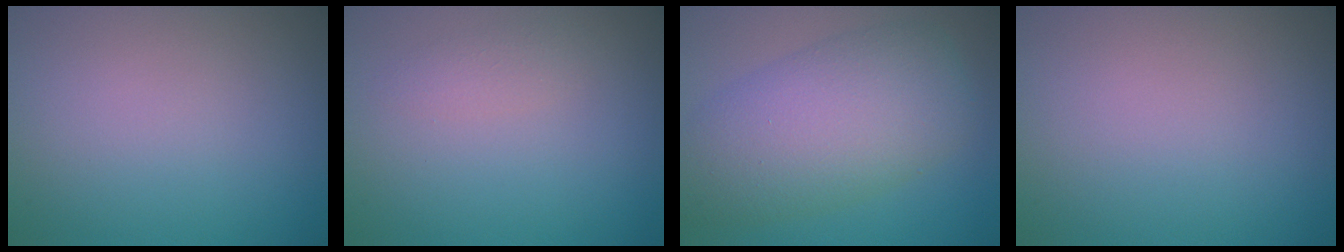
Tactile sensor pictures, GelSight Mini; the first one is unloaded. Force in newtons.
{"total": 1.1, "press": 1.1, "slide": 0.0}
{"total": 8.2, "press": 8.2, "slide": 0.1}
{"total": 0.0}